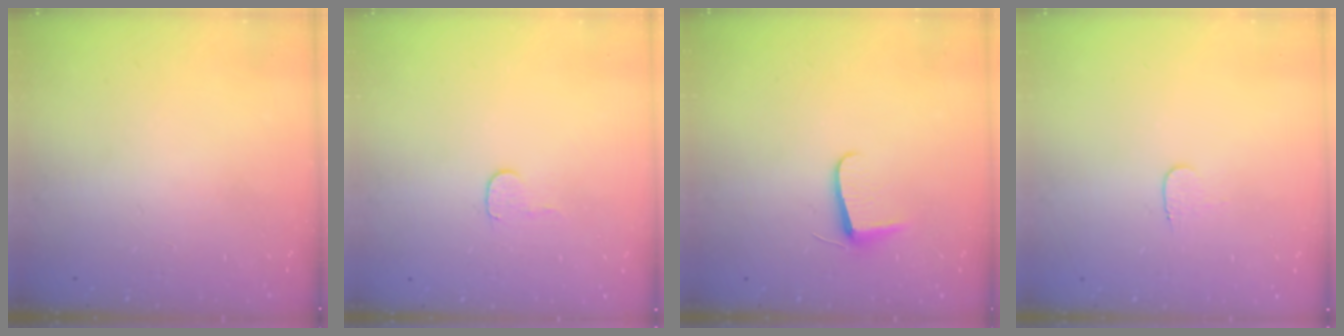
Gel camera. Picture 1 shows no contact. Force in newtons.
{"total": 4.0, "press": 4.0, "slide": 0.4}
{"total": 6.2, "press": 6.1, "slide": 0.7}
{"total": 3.8, "press": 3.7, "slide": 0.4}